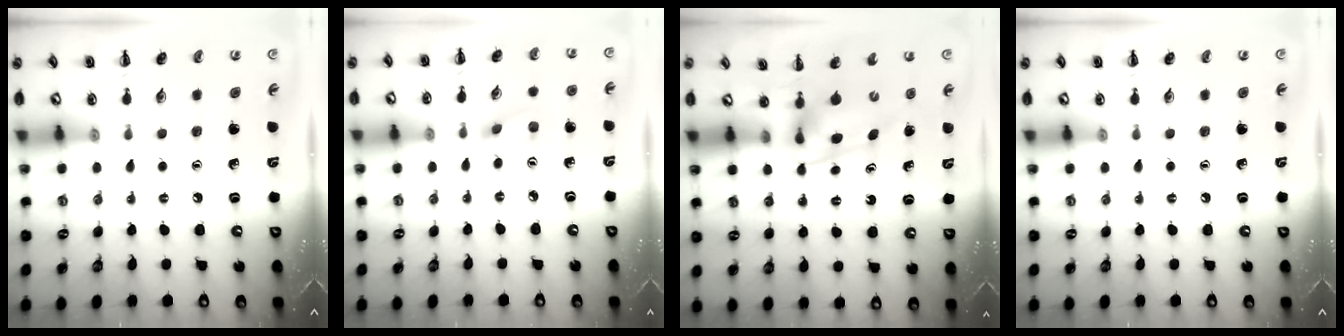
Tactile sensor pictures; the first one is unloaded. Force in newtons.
{"total": 2.3, "press": 2.1, "slide": 0.8}
{"total": 5.4, "press": 5.4, "slide": 0.5}
{"total": 0.0}